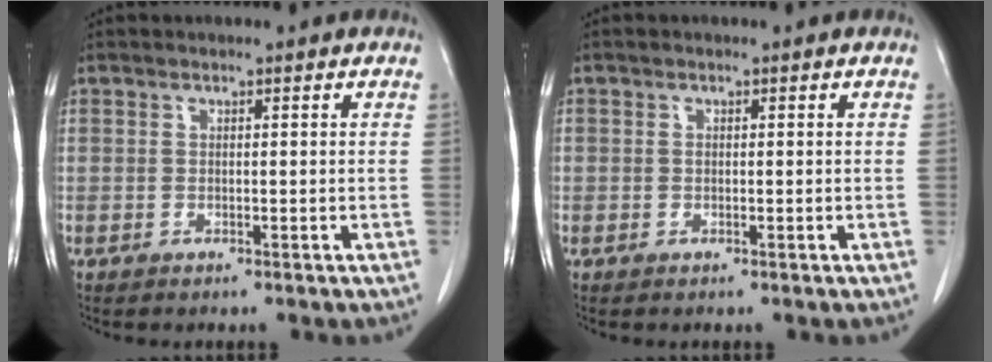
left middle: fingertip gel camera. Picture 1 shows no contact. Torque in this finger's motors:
{"motor_torque": [0.29, -0.01, -0.60, -0.13]}